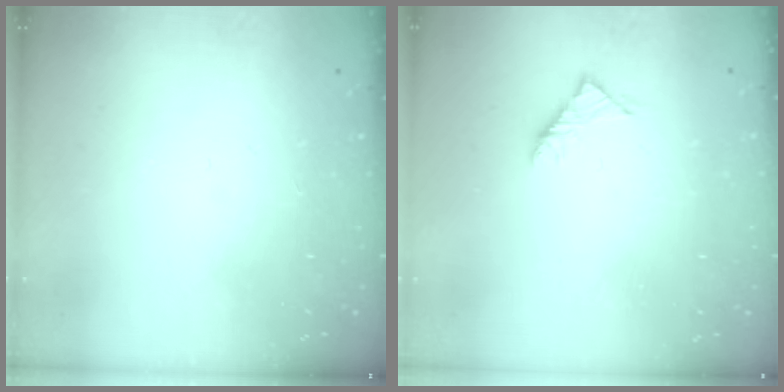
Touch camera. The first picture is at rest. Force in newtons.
{"total": 2.9, "press": 2.8, "slide": 0.8}